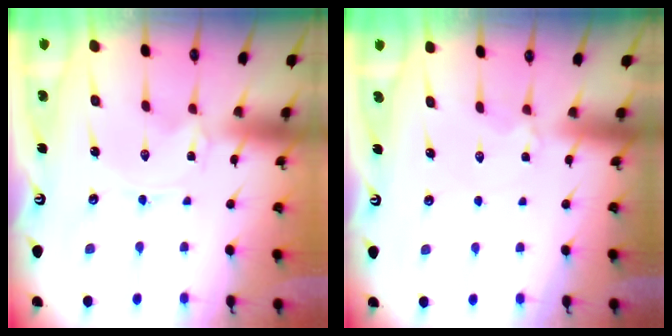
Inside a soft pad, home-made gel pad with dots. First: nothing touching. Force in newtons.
{"total": 2.9, "press": 2.9, "slide": 0.5}